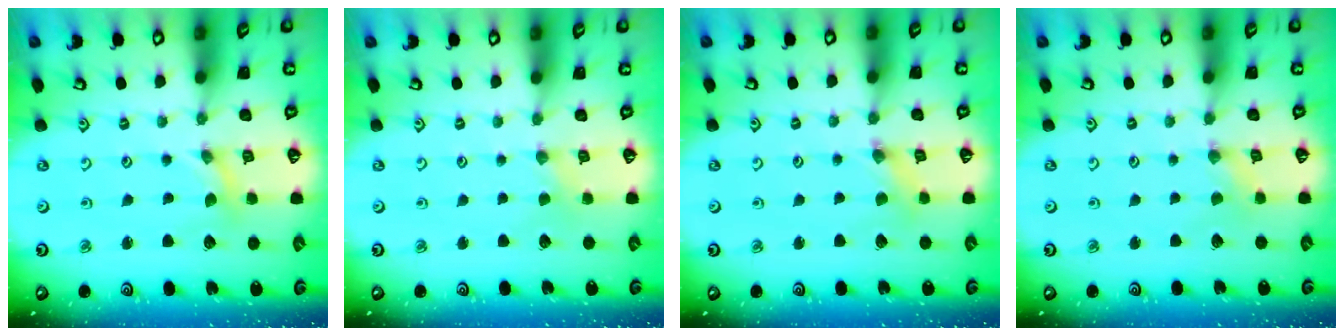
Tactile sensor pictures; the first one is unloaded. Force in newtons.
{"total": 0.0}
{"total": 2.1, "press": 2.1, "slide": 0.3}
{"total": 0.6, "press": 0.5, "slide": 0.1}